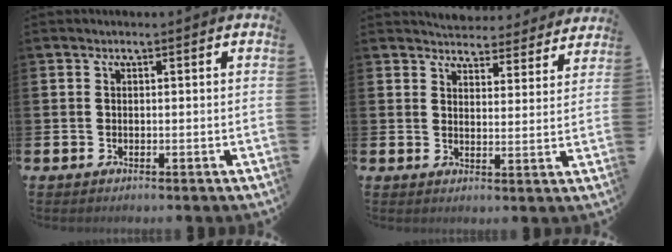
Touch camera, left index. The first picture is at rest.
{"total": 4.6, "force": [4.5, 1.1, -0.2], "torque": [0.002, -0.038, 0.077]}